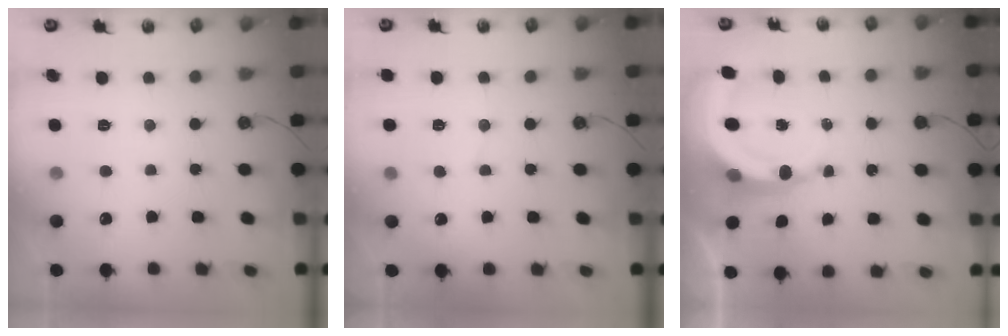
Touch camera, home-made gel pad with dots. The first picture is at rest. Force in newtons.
{"total": 2.7, "press": 2.4, "slide": 1.2}
{"total": 6.9, "press": 6.9, "slide": 0.9}